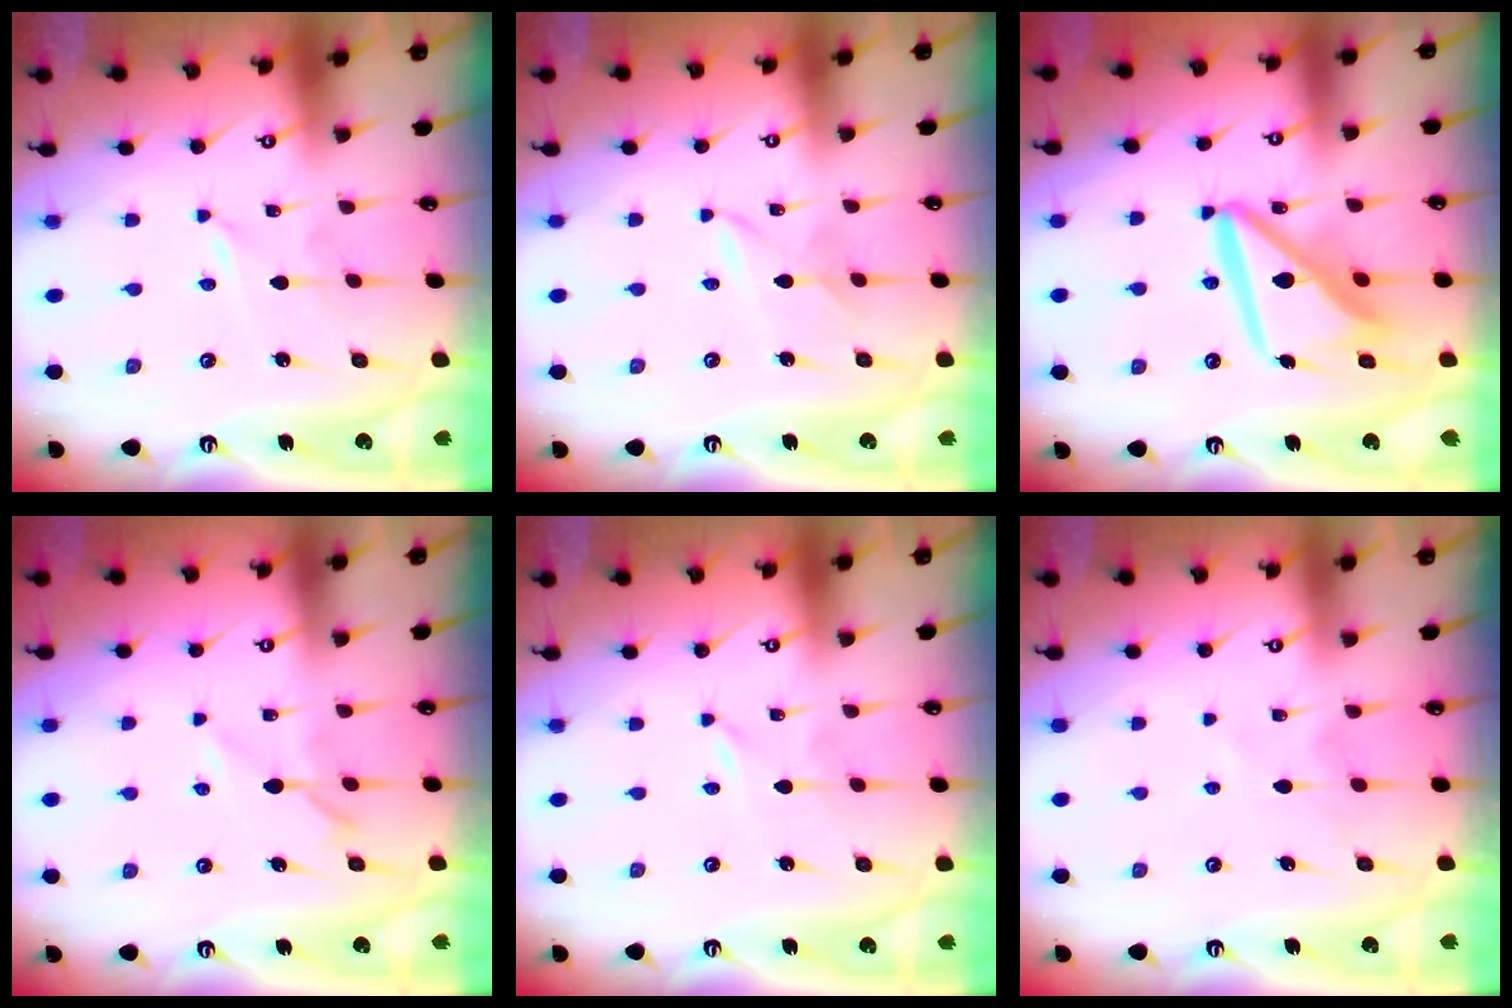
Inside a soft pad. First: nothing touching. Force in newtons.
{"total": 2.1, "press": 2.1, "slide": 0.3}
{"total": 14.1, "press": 13.9, "slide": 1.7}
{"total": 5.2, "press": 5.2, "slide": 0.8}
{"total": 0.0}
{"total": 4.9, "press": 4.9, "slide": 0.5}